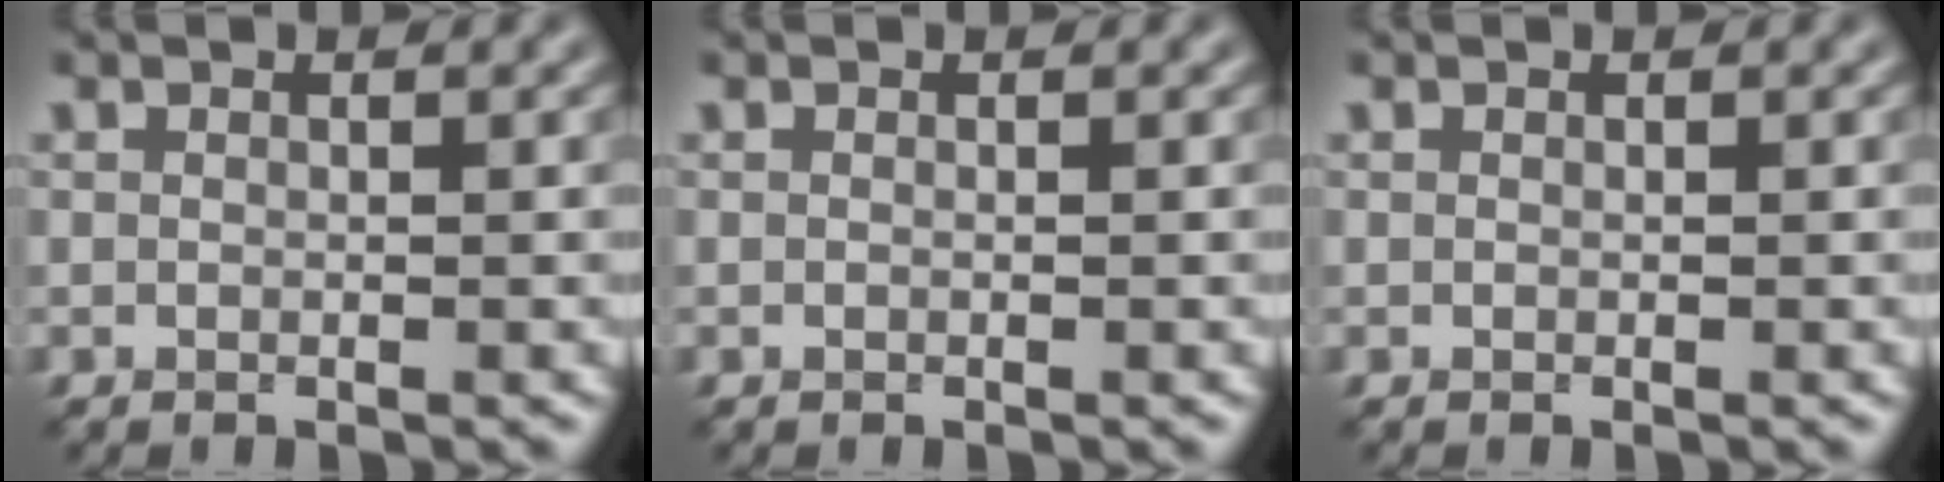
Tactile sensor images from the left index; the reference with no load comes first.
{"total": 0.0}
{"total": 0.0}